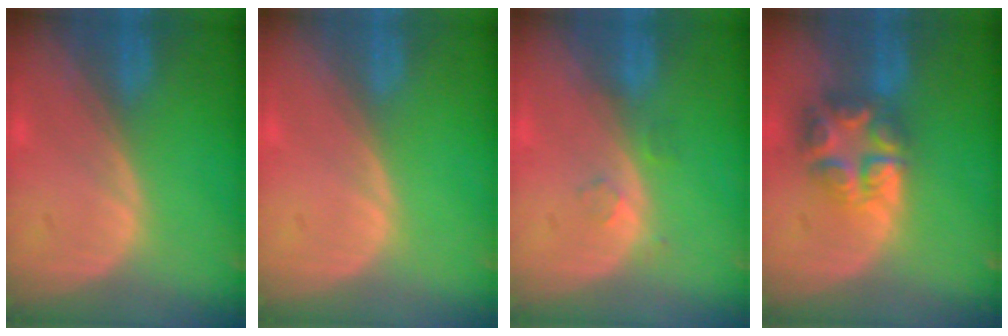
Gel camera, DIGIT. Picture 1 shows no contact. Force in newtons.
{"total": 0.0}
{"total": 1.7, "press": 1.7, "slide": 0.2}
{"total": 8.0, "press": 6.9, "slide": 4.0}